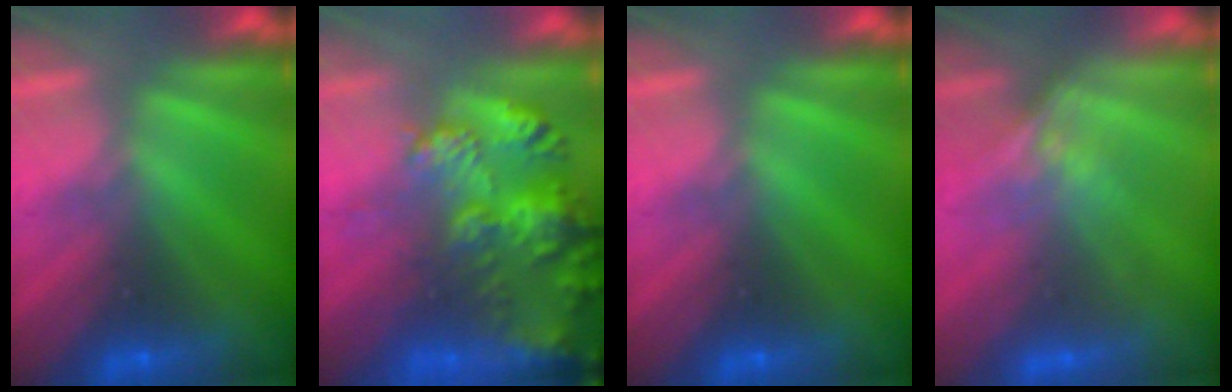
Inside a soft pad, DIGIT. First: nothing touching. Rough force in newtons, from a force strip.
{"total": 9.6}
{"total": 0.0}
{"total": 1.8}